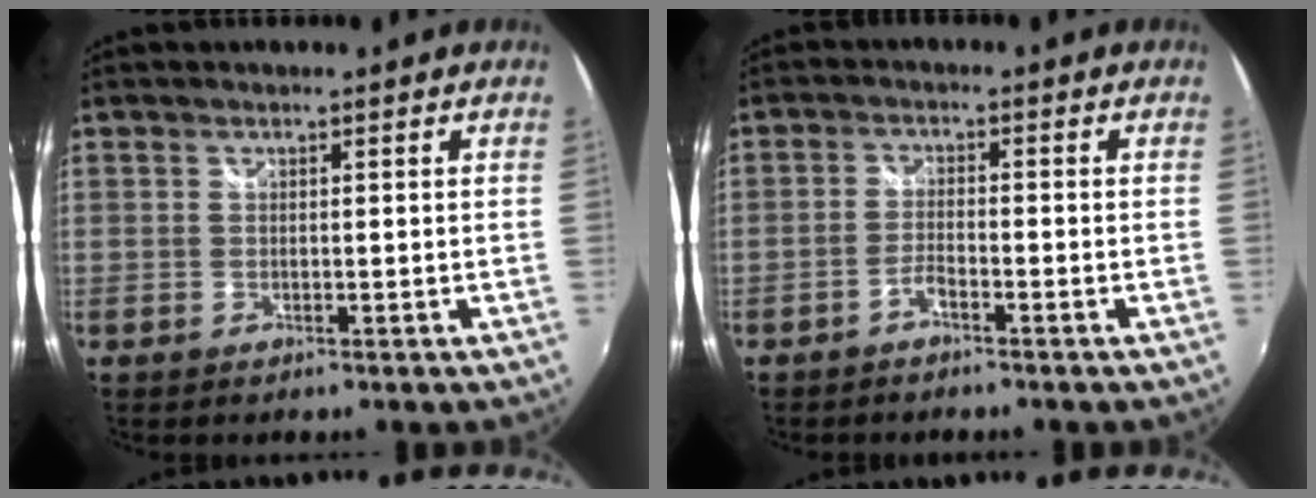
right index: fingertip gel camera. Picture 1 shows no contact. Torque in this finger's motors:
{"motor_torque": [0.01, -0.01, 0.02, 0.02]}